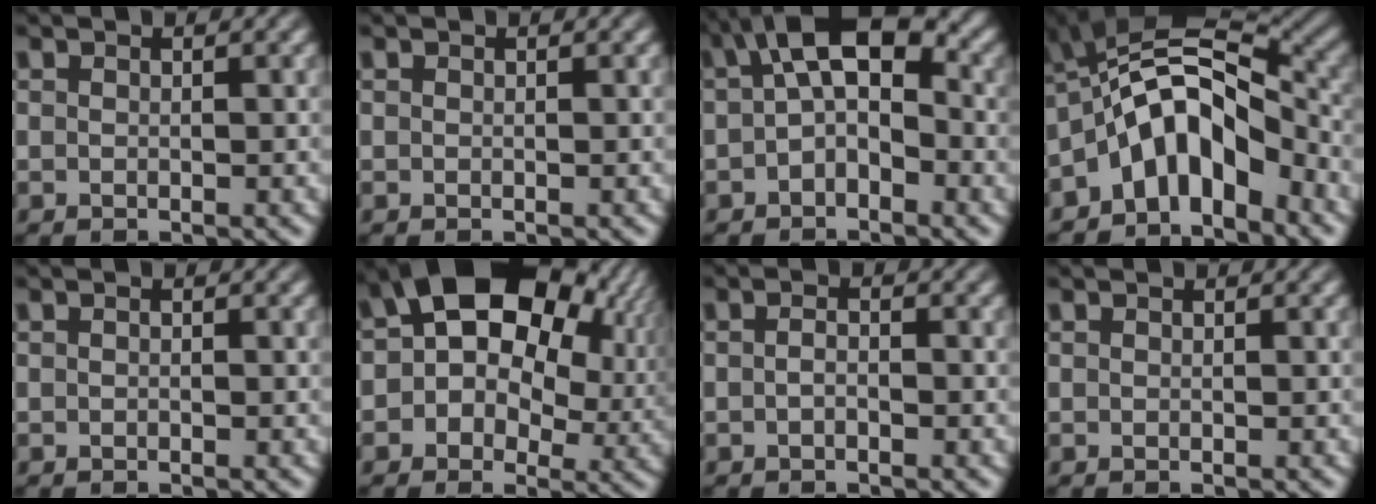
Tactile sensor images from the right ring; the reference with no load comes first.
{"total": 1.1, "force": [-0.2, -1.0, -0.4], "torque": [0.015, -0.010, 0.005]}
{"total": 6.4, "force": [1.7, 3.4, 5.2], "torque": [-0.094, -0.007, 0.027]}
{"total": 14.1, "force": [-0.4, 10.0, 9.9], "torque": [-0.196, -0.019, -0.014]}
{"total": 0.0}
{"total": 15.4, "force": [4.0, 10.2, 10.9], "torque": [-0.170, 0.005, 0.046]}
{"total": 1.1, "force": [-0.7, 0.2, 0.8], "torque": [-0.015, -0.007, -0.011]}
{"total": 0.0}